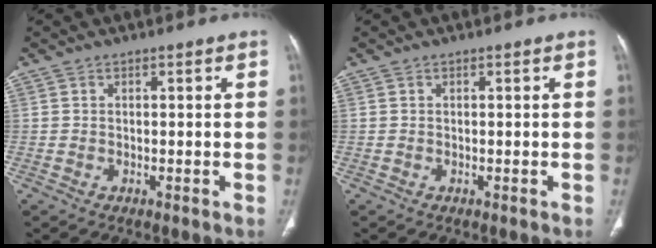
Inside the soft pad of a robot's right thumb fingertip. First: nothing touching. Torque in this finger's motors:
{"motor_torque": [1.50, 1.50, 0.00, 0.00, 0.00]}